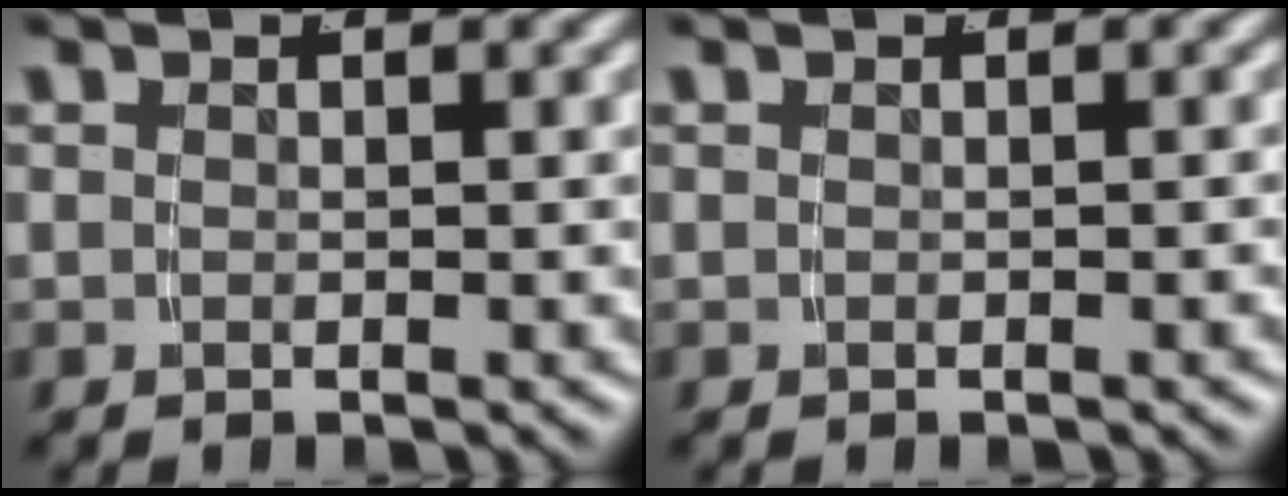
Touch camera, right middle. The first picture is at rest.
{"total": 0.0}